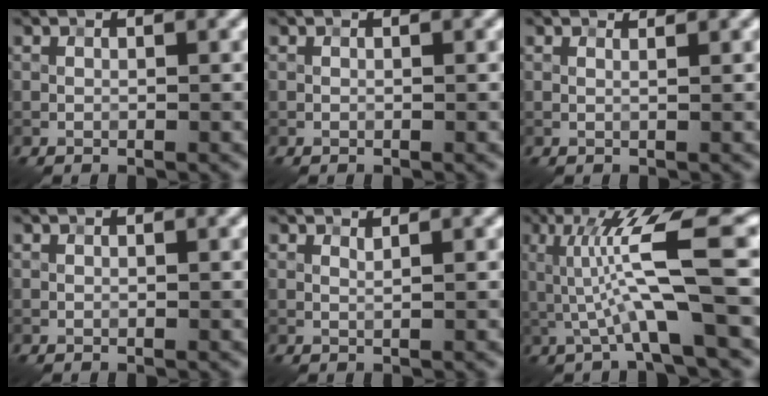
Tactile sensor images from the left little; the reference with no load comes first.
{"total": 0.0}
{"total": 1.9, "force": [1.5, 0.7, 0.9], "torque": [-0.001, -0.002, -0.002]}
{"total": 0.0}
{"total": 0.6, "force": [0.5, 0.1, 0.4], "torque": [-0.004, -0.001, 0.008]}
{"total": 7.6, "force": [-0.1, 0.9, 7.5], "torque": [-0.137, 0.013, 0.001]}